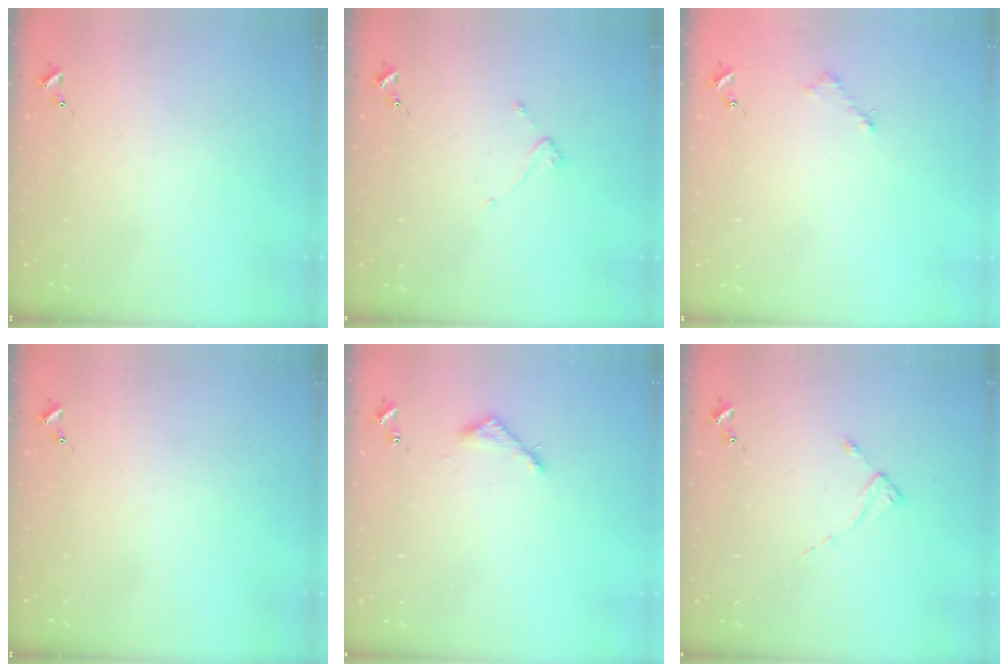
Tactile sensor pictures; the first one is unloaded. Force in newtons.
{"total": 3.4, "press": 3.4, "slide": 0.1}
{"total": 2.6, "press": 2.5, "slide": 0.3}
{"total": 0.0}
{"total": 3.6, "press": 3.6, "slide": 0.4}
{"total": 2.2, "press": 2.2, "slide": 0.4}